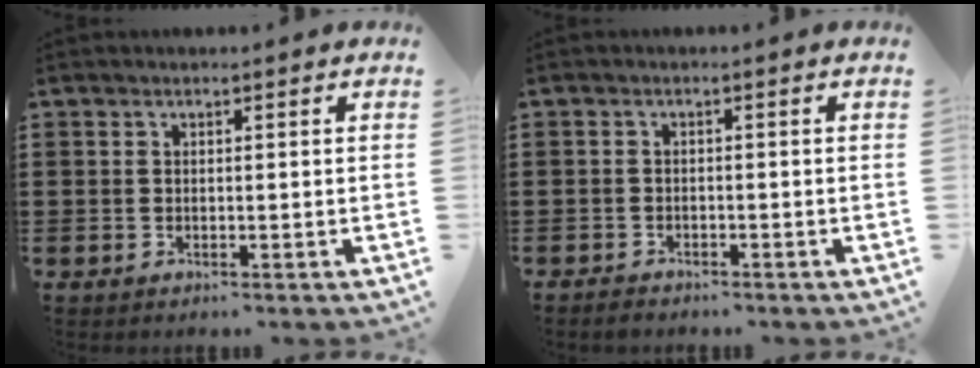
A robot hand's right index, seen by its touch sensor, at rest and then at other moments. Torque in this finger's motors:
{"motor_torque": [0.17, 0.29, -1.05, -0.21]}